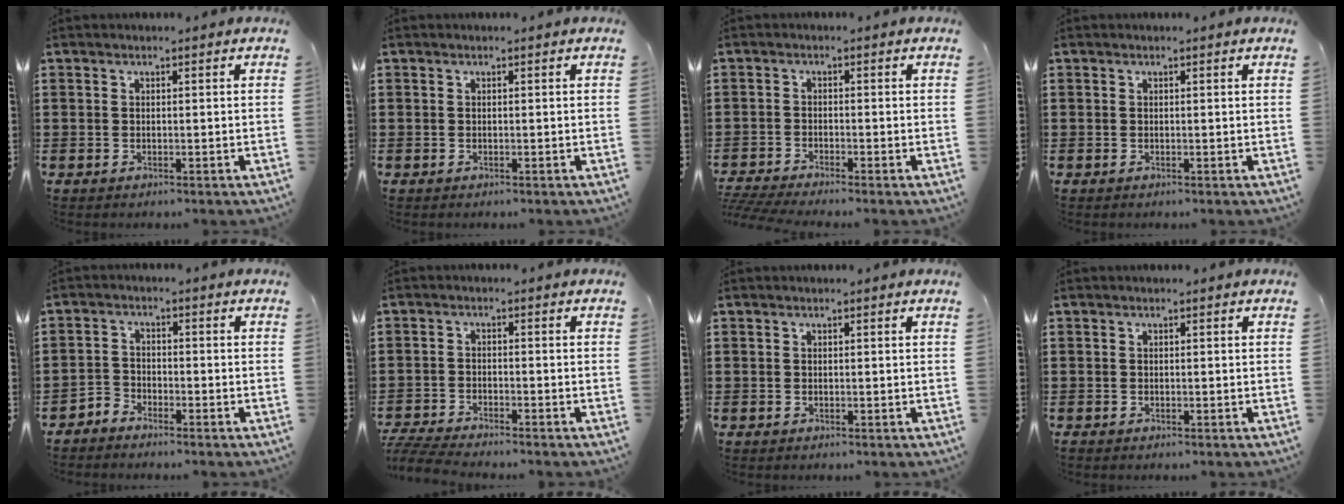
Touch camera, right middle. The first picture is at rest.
{"total": 0.0}
{"total": 2.4, "force": [-2.2, -0.3, 0.8], "torque": [-0.029, -0.008, -0.049]}
{"total": 0.0}
{"total": 2.7, "force": [-2.7, 0.5, -0.2], "torque": [-0.012, -0.003, -0.059]}
{"total": 4.2, "force": [-4.0, 0.0, 1.0], "torque": [-0.038, -0.012, -0.086]}
{"total": 0.0}
{"total": 0.0}